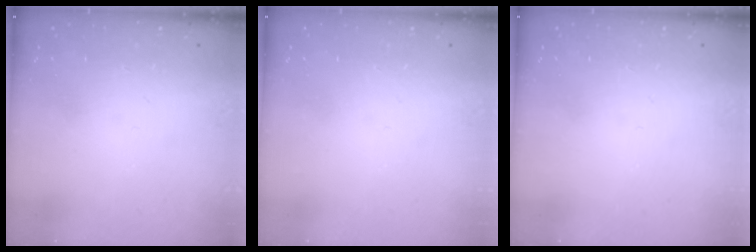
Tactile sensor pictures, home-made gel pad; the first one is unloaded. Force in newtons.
{"total": 0.0}
{"total": 0.0}